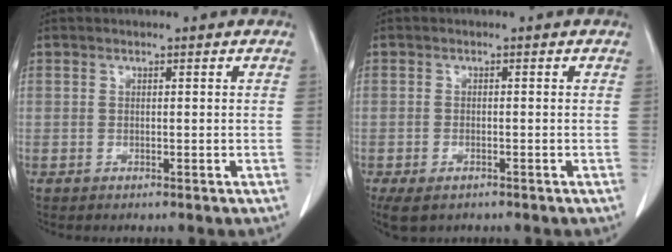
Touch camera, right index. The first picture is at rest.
{"total": 4.5, "force": [-3.1, 2.1, 2.6], "torque": [-0.049, -0.011, -0.045]}